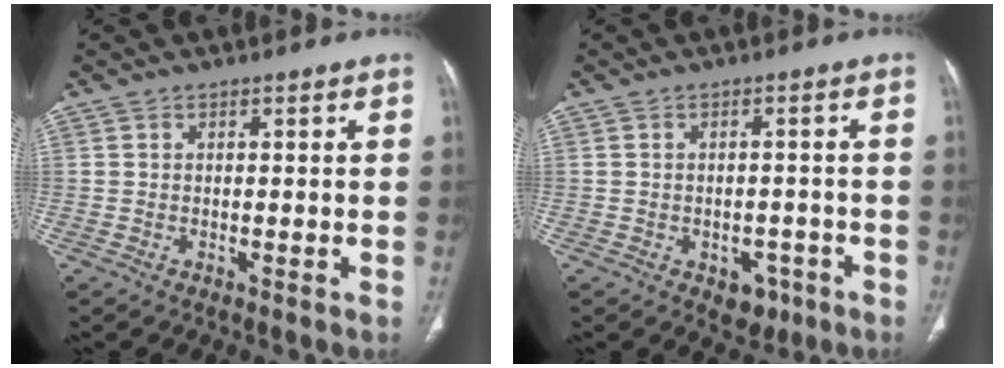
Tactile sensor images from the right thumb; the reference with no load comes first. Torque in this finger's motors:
{"motor_torque": [1.04, 0.05, 0.41, -0.63, 0.00]}